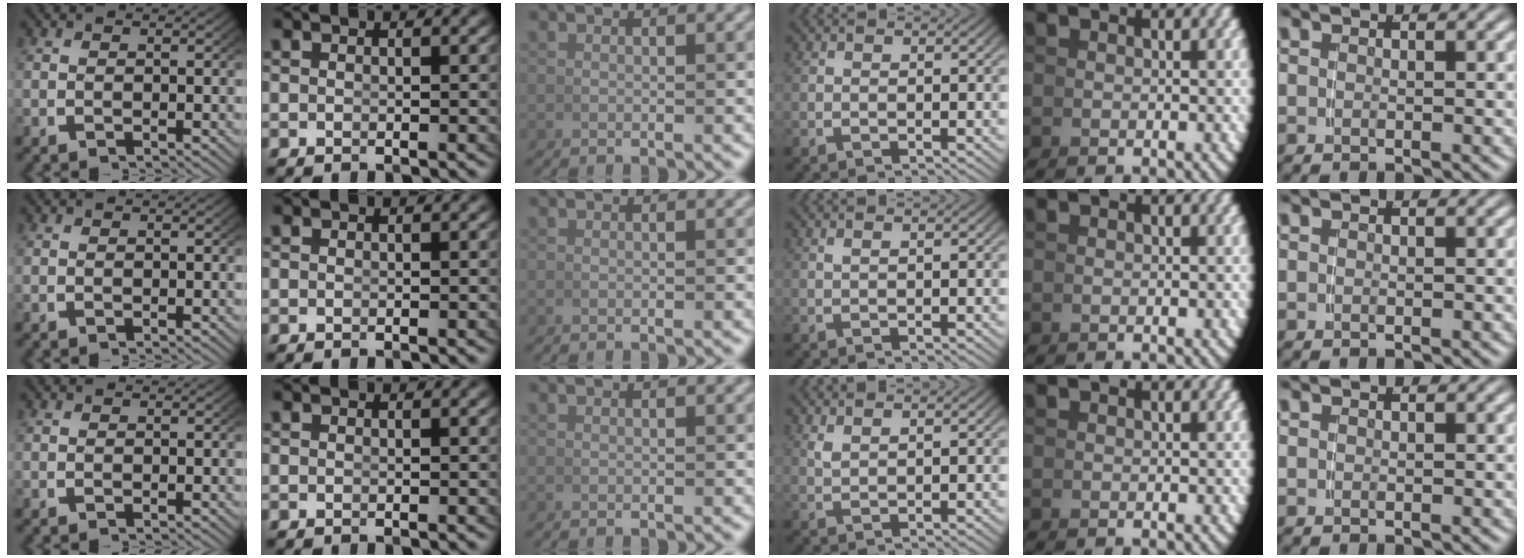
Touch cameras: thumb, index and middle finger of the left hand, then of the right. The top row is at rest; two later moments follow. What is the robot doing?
{"motion": "grasp_and_lifting", "object": "coin"}